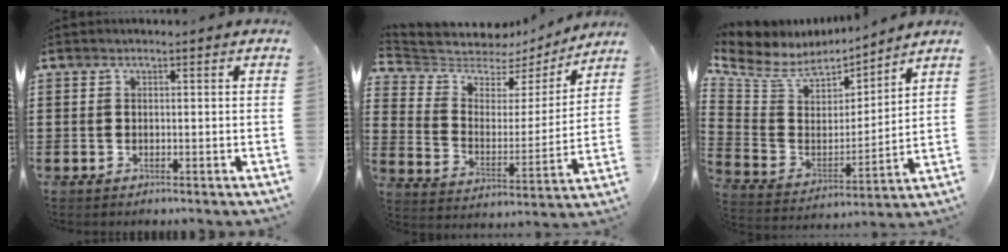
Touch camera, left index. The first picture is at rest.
{"total": 5.4, "force": [4.9, 2.3, 0.7], "torque": [-0.051, -0.038, 0.080]}
{"total": 6.7, "force": [5.7, 3.2, 1.5], "torque": [-0.070, -0.043, 0.098]}